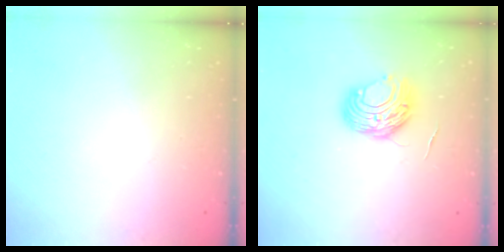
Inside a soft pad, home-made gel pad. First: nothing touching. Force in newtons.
{"total": 9.4, "press": 9.3, "slide": 0.6}